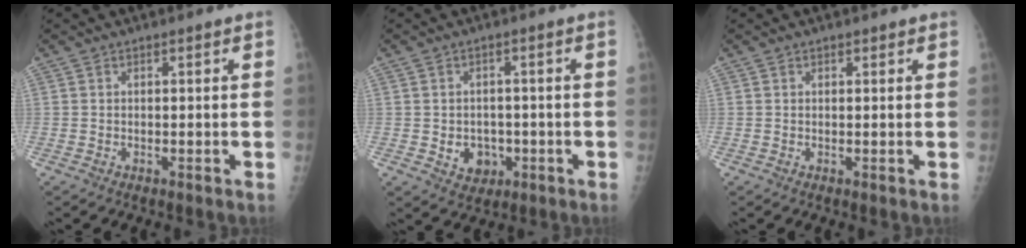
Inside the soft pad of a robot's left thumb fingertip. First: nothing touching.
{"total": 5.1, "force": [-1.2, 4.3, 2.5], "torque": [-0.011, 0.006, -0.006]}
{"total": 0.7, "force": [0.5, 0.5, 0.1], "torque": [0.005, -0.003, 0.005]}